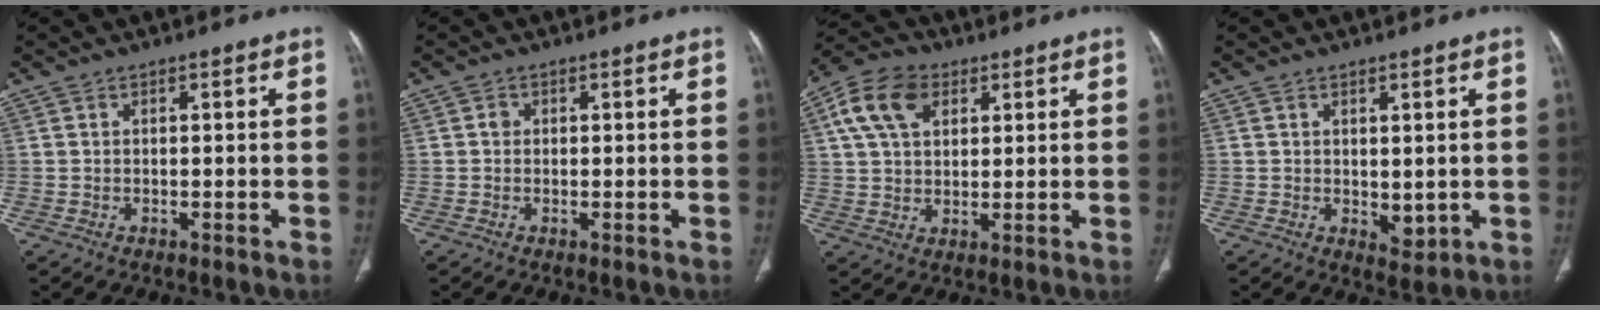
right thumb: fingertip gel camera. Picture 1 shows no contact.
{"total": 0.9, "force": [0.1, 0.8, 0.3], "torque": [0.002, 0.003, 0.003]}
{"total": 10.8, "force": [4.2, 7.1, 7.0], "torque": [-0.122, 0.007, 0.072]}
{"total": 3.0, "force": [0.2, 1.8, 2.4], "torque": [-0.026, -0.011, 0.014]}